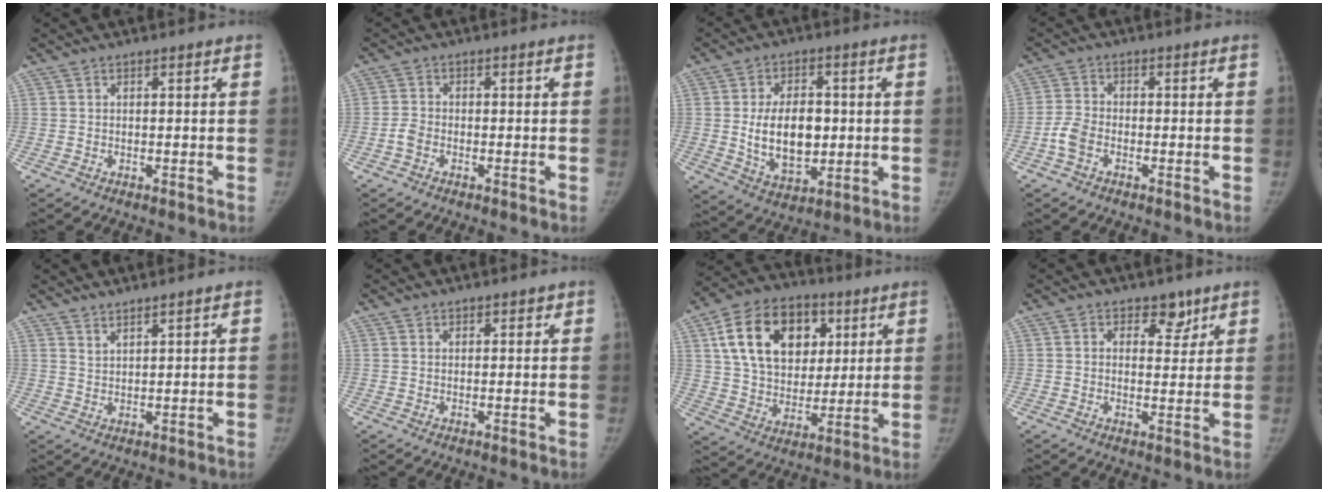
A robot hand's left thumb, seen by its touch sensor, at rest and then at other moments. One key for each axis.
{"total": 2.1, "fx": -1.0, "fy": 1.5, "fz": 1.1, "tx": -0.021, "ty": 0.006, "tz": -0.024}
{"total": 13.0, "fx": 0.0, "fy": 8.2, "fz": 10.1, "tx": -0.141, "ty": -0.006, "tz": 0.013}
{"total": 3.8, "fx": -1.8, "fy": 2.4, "fz": 2.4, "tx": -0.050, "ty": 0.010, "tz": -0.041}
{"total": 2.2, "fx": 2.0, "fy": 0.2, "fz": 0.9, "tx": -0.011, "ty": -0.020, "tz": 0.038}
{"total": 1.3, "fx": 0.9, "fy": 0.9, "fz": 0.2, "tx": 0.012, "ty": -0.005, "tz": 0.009}
{"total": 20.4, "fx": 7.1, "fy": 14.5, "fz": 12.5, "tx": -0.192, "ty": -0.007, "tz": 0.119}
{"total": 4.2, "fx": 2.5, "fy": 2.9, "fz": 1.8, "tx": 0.004, "ty": -0.013, "tz": 0.034}